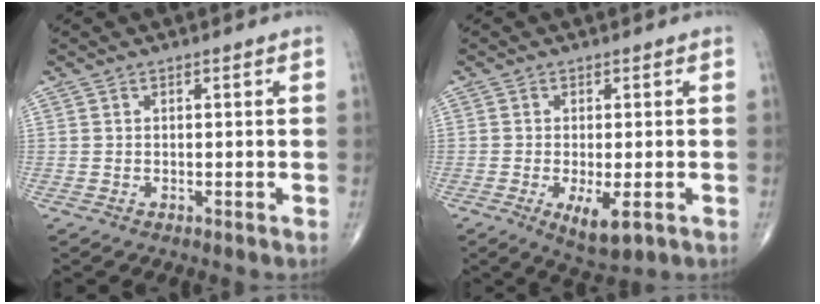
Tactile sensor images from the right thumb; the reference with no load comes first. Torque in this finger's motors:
{"motor_torque": [-0.45, 0.48, -0.29, -0.16, -0.05]}